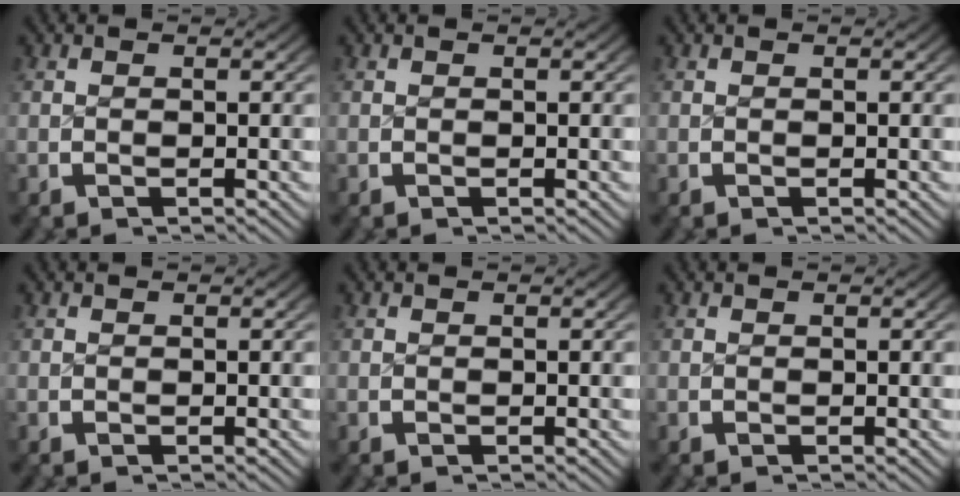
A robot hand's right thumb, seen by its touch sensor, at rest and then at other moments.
{"total": 0.0}
{"total": 0.0}
{"total": 0.0}
{"total": 0.0}
{"total": 0.0}